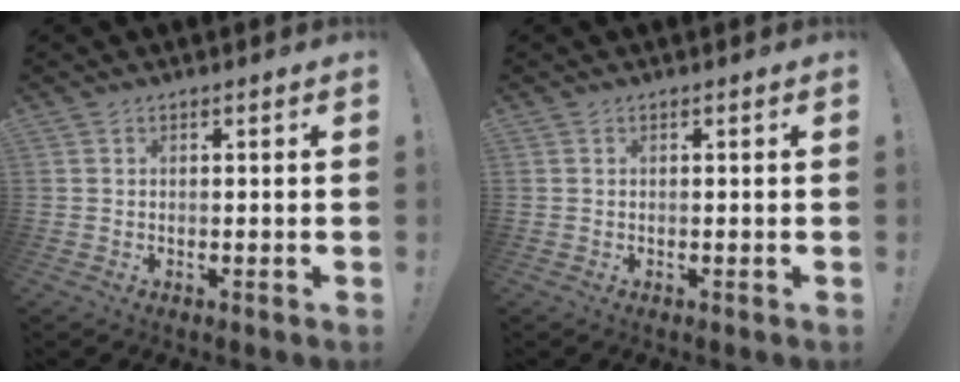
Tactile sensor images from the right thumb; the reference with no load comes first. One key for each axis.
{"total": 0.0}